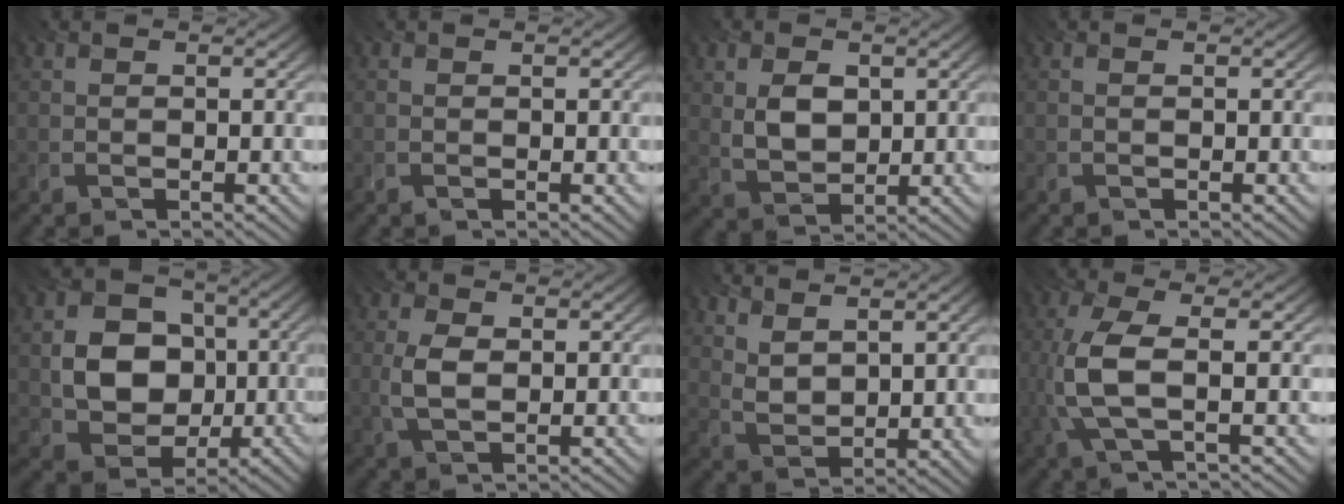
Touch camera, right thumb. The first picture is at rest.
{"total": 0.0}
{"total": 5.0, "force": [1.4, 3.4, 3.4], "torque": [-0.076, -0.003, 0.031]}
{"total": 0.0}
{"total": 9.0, "force": [-0.2, 7.7, 4.8], "torque": [-0.110, -0.006, -0.013]}
{"total": 3.6, "force": [0.2, 2.1, 2.9], "torque": [-0.075, 0.001, 0.003]}
{"total": 5.0, "force": [3.5, 2.2, 2.7], "torque": [-0.065, -0.008, 0.079]}
{"total": 6.5, "force": [-0.1, 2.3, 6.1], "torque": [-0.153, 0.004, -0.006]}